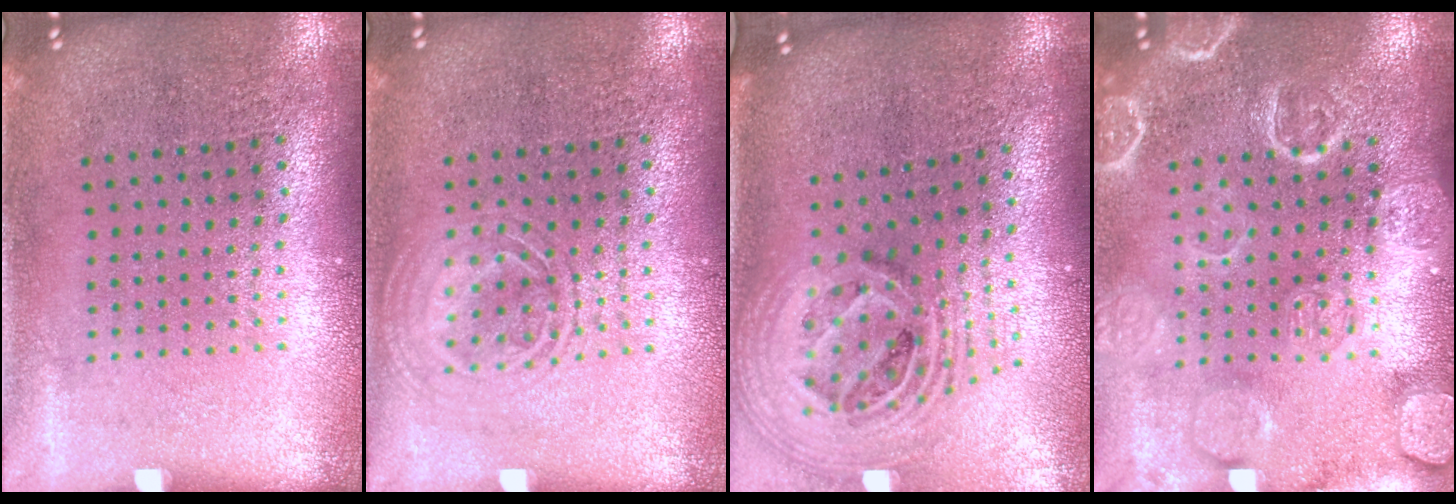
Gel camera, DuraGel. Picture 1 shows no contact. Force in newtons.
{"total": 1.2, "press": 1.2, "slide": 0.2}
{"total": 2.8, "press": 2.0, "slide": 1.9}
{"total": 5.0, "press": 5.0, "slide": 0.8}